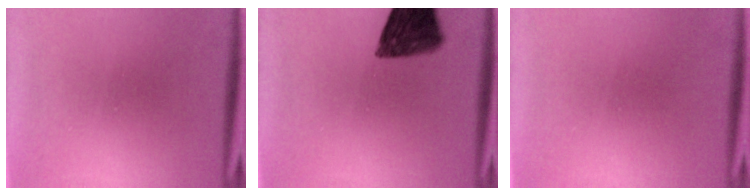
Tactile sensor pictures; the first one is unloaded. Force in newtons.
{"total": 12.5}
{"total": 1.6}